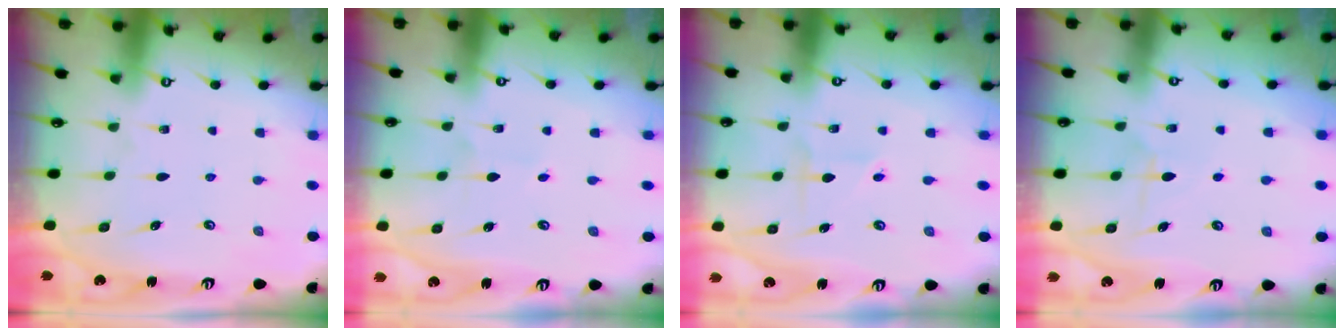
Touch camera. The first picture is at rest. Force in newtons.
{"total": 1.6, "press": 1.6, "slide": 0.1}
{"total": 1.7, "press": 1.7, "slide": 0.2}
{"total": 6.3, "press": 6.2, "slide": 0.7}